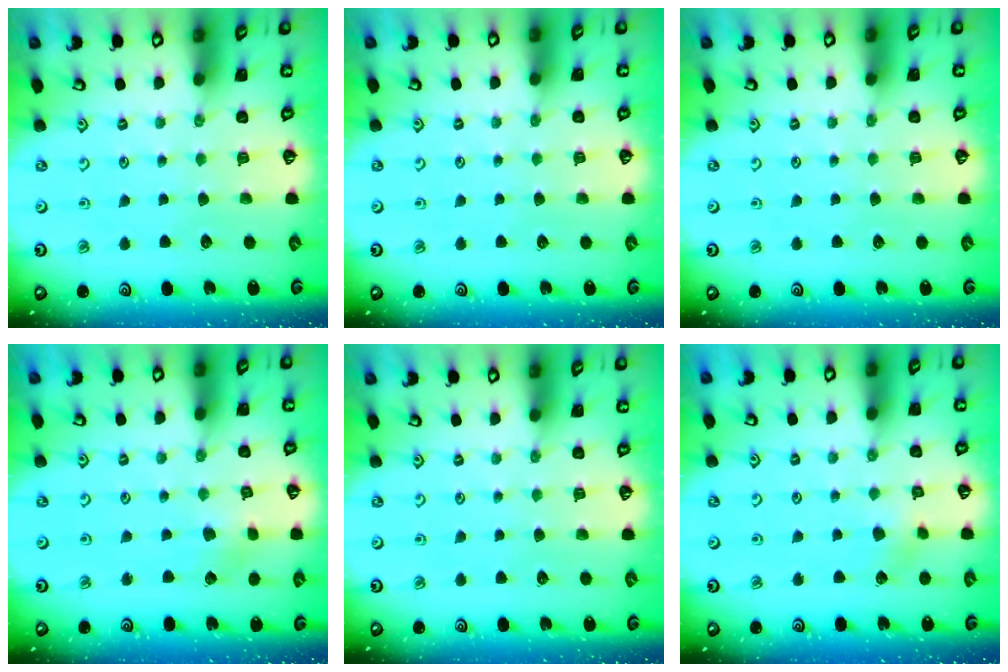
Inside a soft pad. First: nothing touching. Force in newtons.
{"total": 0.0}
{"total": 0.0}
{"total": 2.1, "press": 2.1, "slide": 0.3}
{"total": 0.0}
{"total": 4.1, "press": 4.0, "slide": 0.9}